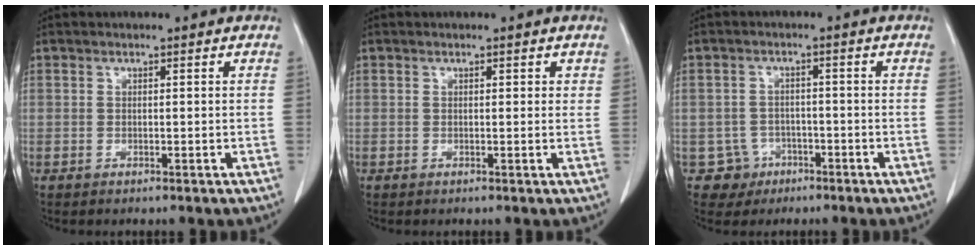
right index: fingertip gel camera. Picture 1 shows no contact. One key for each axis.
{"total": 1.1, "fx": 0.6, "fy": 0.6, "fz": 0.7, "tx": -0.004, "ty": 0.000, "tz": 0.005}
{"total": 4.3, "fx": -1.9, "fy": 3.8, "fz": -0.5, "tx": 0.015, "ty": 0.015, "tz": -0.028}